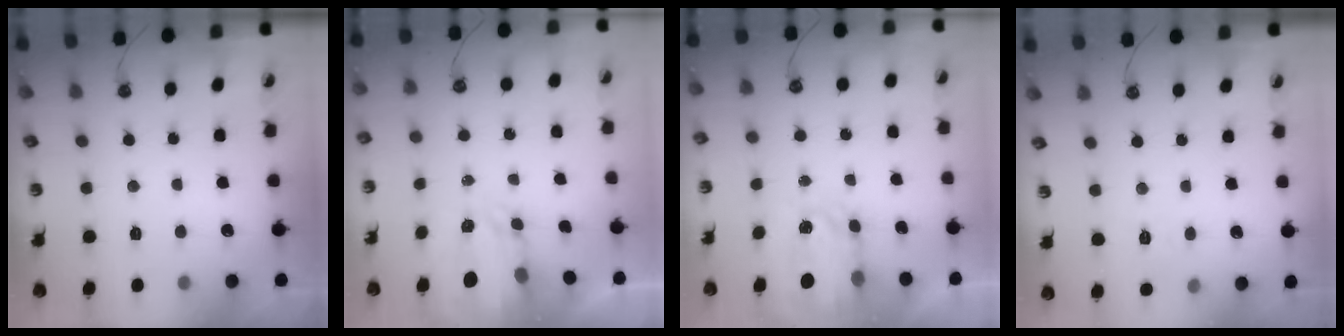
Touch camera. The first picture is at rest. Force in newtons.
{"total": 3.4, "press": 3.4, "slide": 0.4}
{"total": 6.2, "press": 6.2, "slide": 0.6}
{"total": 2.8, "press": 2.8, "slide": 0.5}